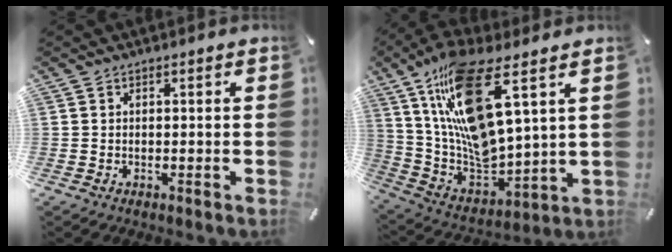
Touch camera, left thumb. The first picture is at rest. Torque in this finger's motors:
{"motor_torque": [1.97, 1.99, 2.26, -0.51, 0.42]}